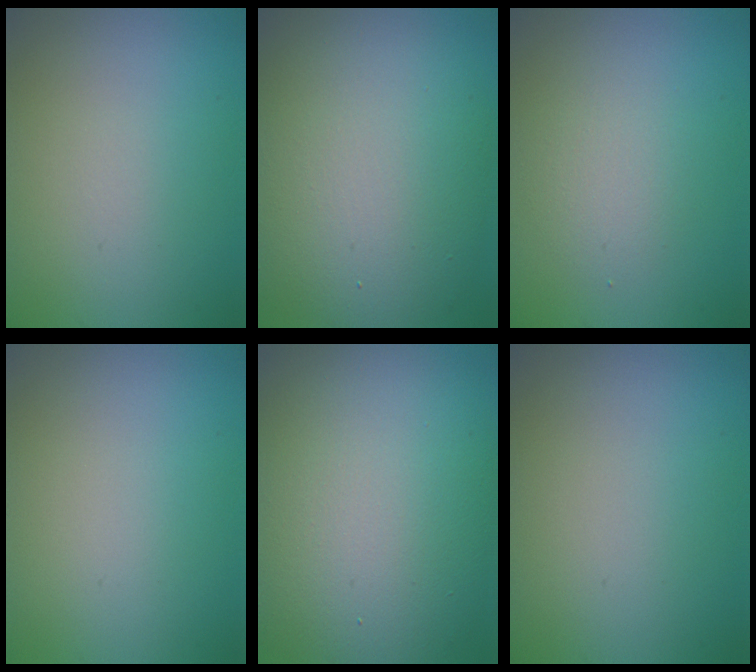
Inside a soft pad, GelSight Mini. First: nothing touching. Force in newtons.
{"total": 11.3, "press": 11.2, "slide": 0.8}
{"total": 2.0, "press": 2.0, "slide": 0.1}
{"total": 0.0}
{"total": 13.9, "press": 13.8, "slide": 1.1}
{"total": 0.0}